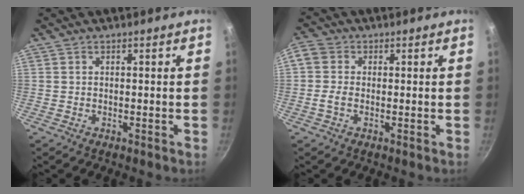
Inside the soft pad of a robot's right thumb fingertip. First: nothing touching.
{"total": 4.2, "force": [-0.5, 3.1, 2.7], "torque": [-0.058, 0.011, -0.023]}